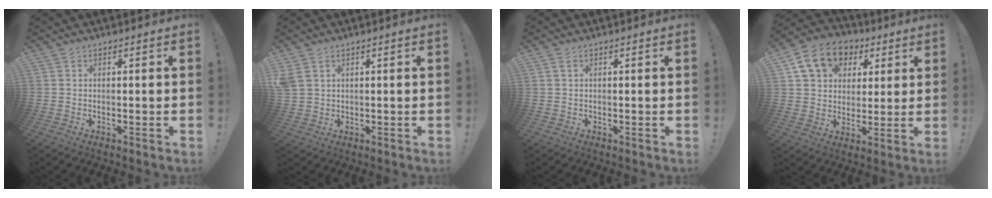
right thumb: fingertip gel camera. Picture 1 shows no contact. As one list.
[{"total": 3.7, "force": [1.9, 2.3, 2.2], "torque": [-0.057, -0.002, 0.038]}, {"total": 0.8, "force": [0.4, 0.3, 0.6], "torque": [-0.014, 0.002, 0.007]}, {"total": 14.2, "force": [6.6, 10.9, 6.3], "torque": [-0.090, -0.023, 0.129]}]